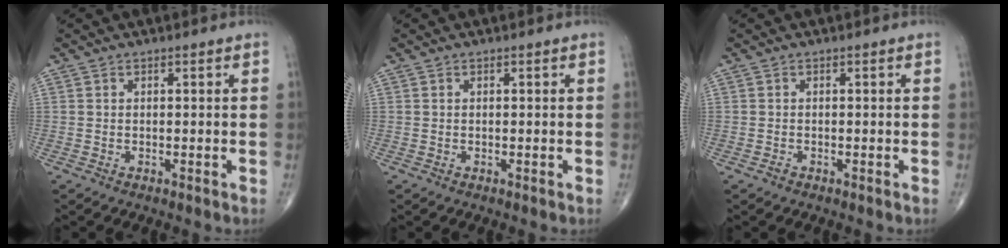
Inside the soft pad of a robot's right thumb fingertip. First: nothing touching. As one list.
[{"total": 0.0}, {"total": 0.6, "force": [-0.4, 0.4, 0.2], "torque": [-0.003, 0.000, -0.011]}]